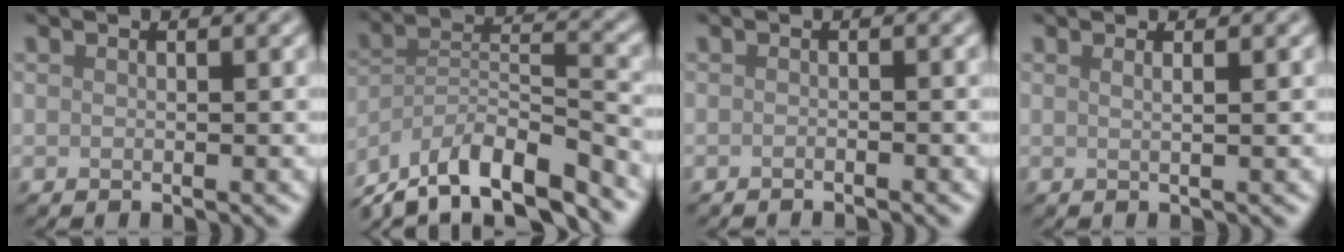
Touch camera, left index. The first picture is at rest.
{"total": 11.4, "force": [-9.3, 2.9, 5.9], "torque": [-0.111, 0.012, -0.162]}
{"total": 0.7, "force": [-0.6, 0.1, 0.2], "torque": [-0.002, -0.001, -0.011]}
{"total": 1.5, "force": [0.6, 0.7, 1.1], "torque": [-0.003, -0.002, -0.005]}